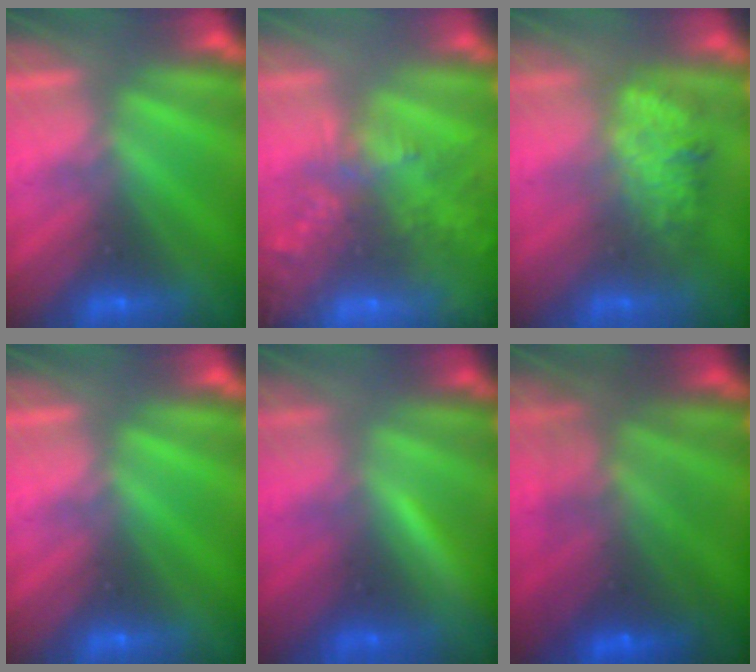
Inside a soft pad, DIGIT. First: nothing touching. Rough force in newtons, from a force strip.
{"total": 7.5}
{"total": 3.3}
{"total": 0.0}
{"total": 1.7}
{"total": 7.4}